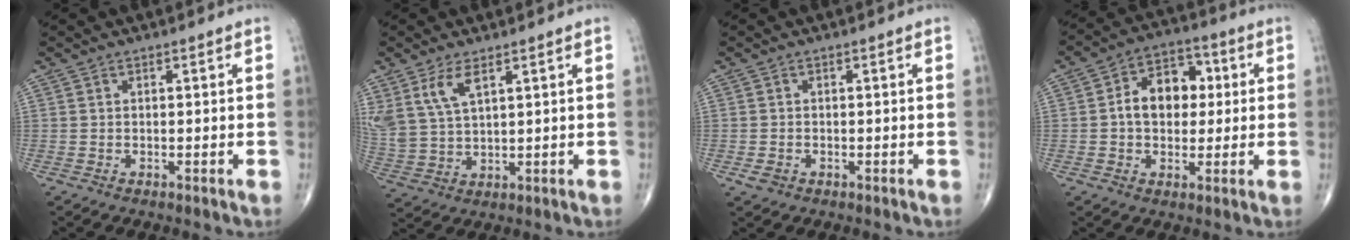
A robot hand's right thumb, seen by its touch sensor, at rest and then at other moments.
{"total": 7.8, "force": [4.2, 3.4, 5.7], "torque": [-0.123, -0.012, 0.095]}
{"total": 1.8, "force": [-0.7, 1.4, 0.9], "torque": [-0.015, 0.003, -0.009]}
{"total": 10.9, "force": [1.0, 7.8, 7.5], "torque": [-0.085, 0.024, 0.008]}